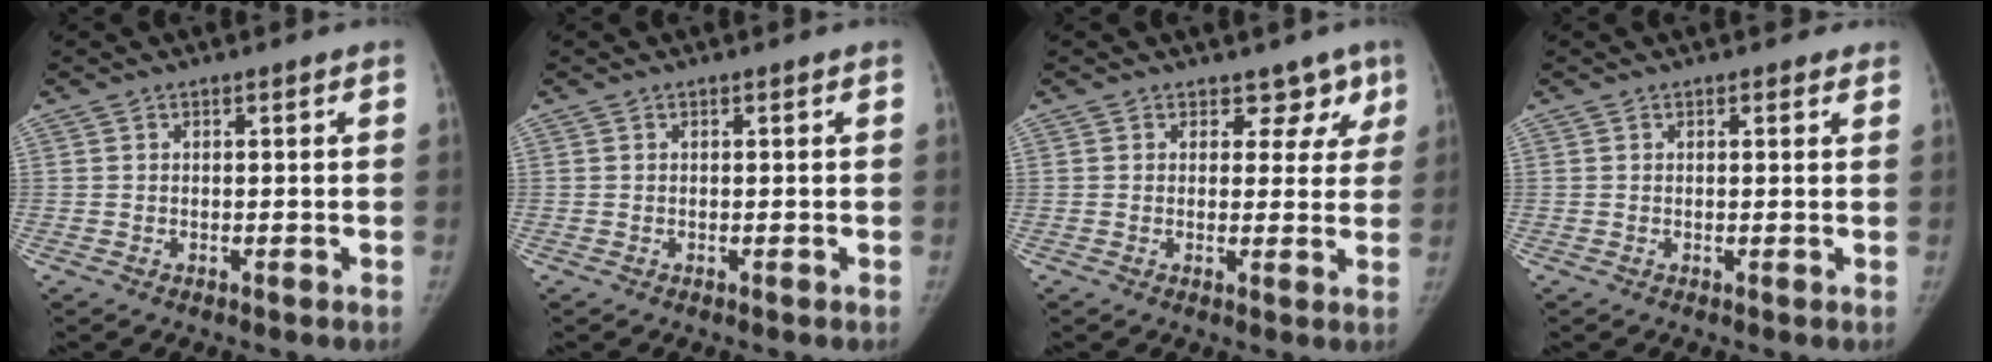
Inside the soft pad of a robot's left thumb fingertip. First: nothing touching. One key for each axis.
{"total": 0.0}
{"total": 4.5, "fx": 2.9, "fy": 3.2, "fz": 1.2, "tx": 0.027, "ty": -0.012, "tz": 0.029}
{"total": 1.0, "fx": 0.7, "fy": 0.5, "fz": 0.3, "tx": 0.003, "ty": -0.003, "tz": 0.005}